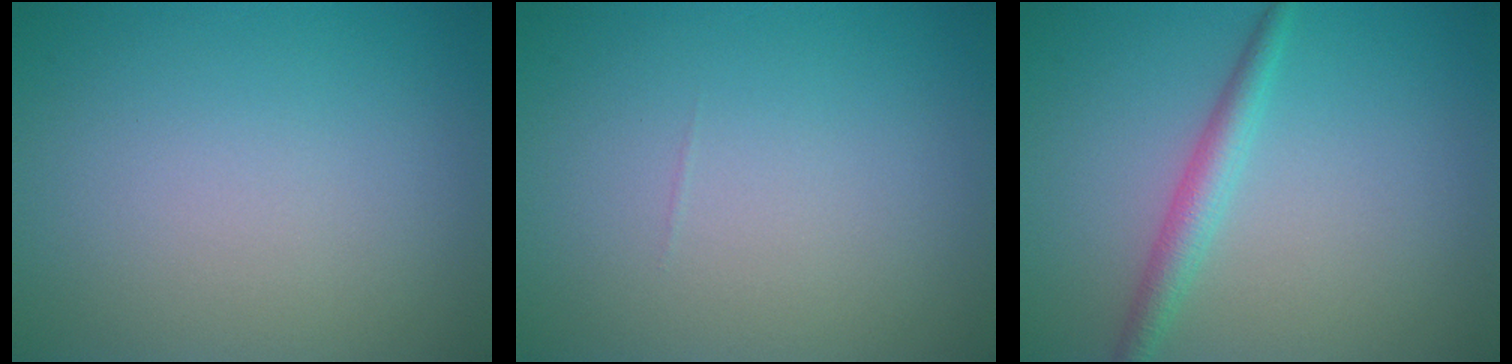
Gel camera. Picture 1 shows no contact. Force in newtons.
{"total": 0.0}
{"total": 2.3, "press": 2.3, "slide": 0.0}